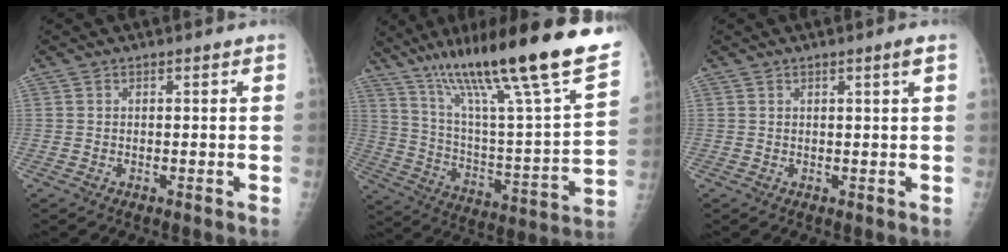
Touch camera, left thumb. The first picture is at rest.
{"total": 30.1, "force": [20.8, 3.3, 21.6], "torque": [-0.333, -0.064, 0.335]}
{"total": 1.6, "force": [0.8, -0.3, 1.4], "torque": [-0.024, -0.005, 0.015]}